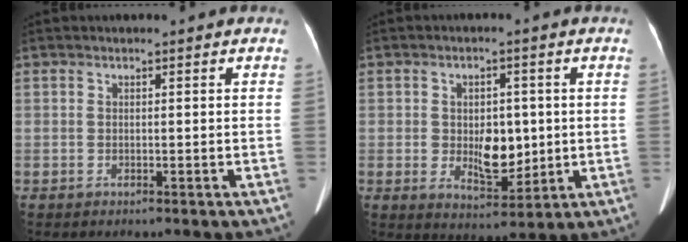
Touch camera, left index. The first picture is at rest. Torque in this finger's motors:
{"motor_torque": [0.20, -0.03, 0.14, 0.07]}